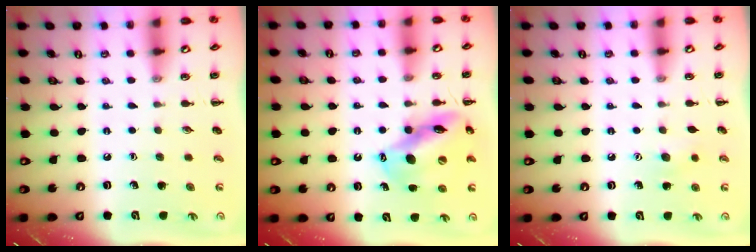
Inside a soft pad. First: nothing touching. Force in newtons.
{"total": 13.6, "press": 13.1, "slide": 3.6}
{"total": 5.5, "press": 5.4, "slide": 1.1}